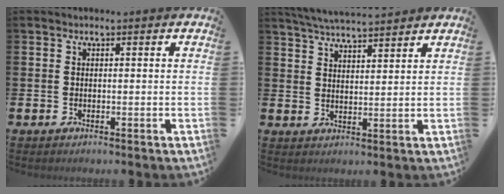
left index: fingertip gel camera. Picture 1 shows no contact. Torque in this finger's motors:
{"motor_torque": [-0.11, -0.71, 0.69, 0.21]}